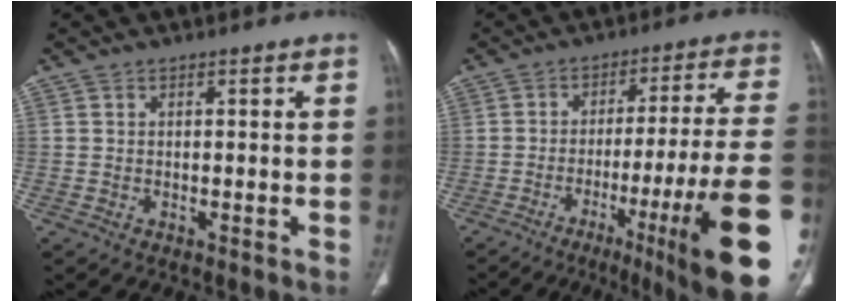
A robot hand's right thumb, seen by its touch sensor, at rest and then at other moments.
{"total": 22.8, "force": [-8.6, 1.3, 21.1], "torque": [-0.247, 0.019, -0.121]}